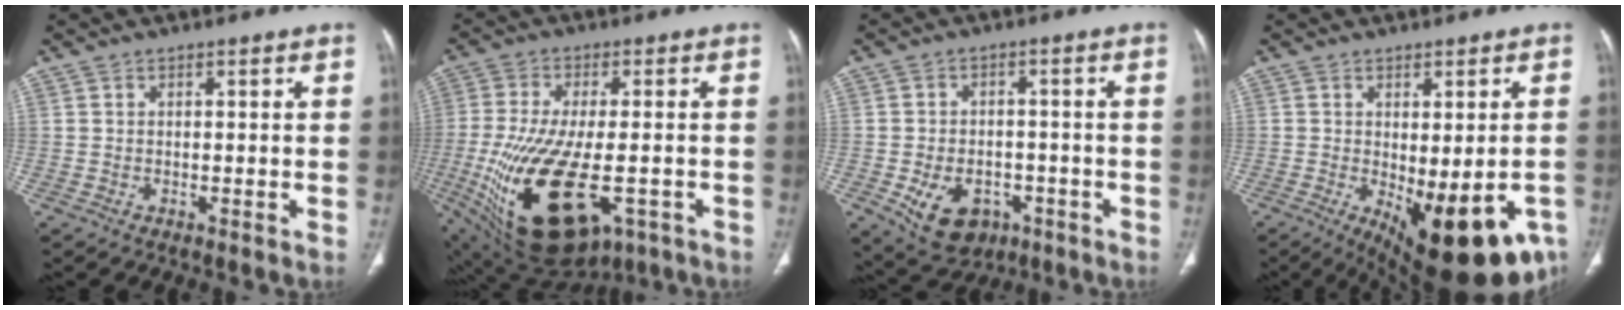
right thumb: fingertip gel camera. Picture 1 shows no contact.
{"total": 23.3, "force": [-7.4, 10.8, 19.2], "torque": [-0.414, -0.028, -0.102]}
{"total": 10.5, "force": [-4.2, 7.4, 6.1], "torque": [-0.086, 0.019, -0.050]}
{"total": 18.0, "force": [-7.2, 7.3, 14.8], "torque": [-0.162, -0.010, -0.083]}